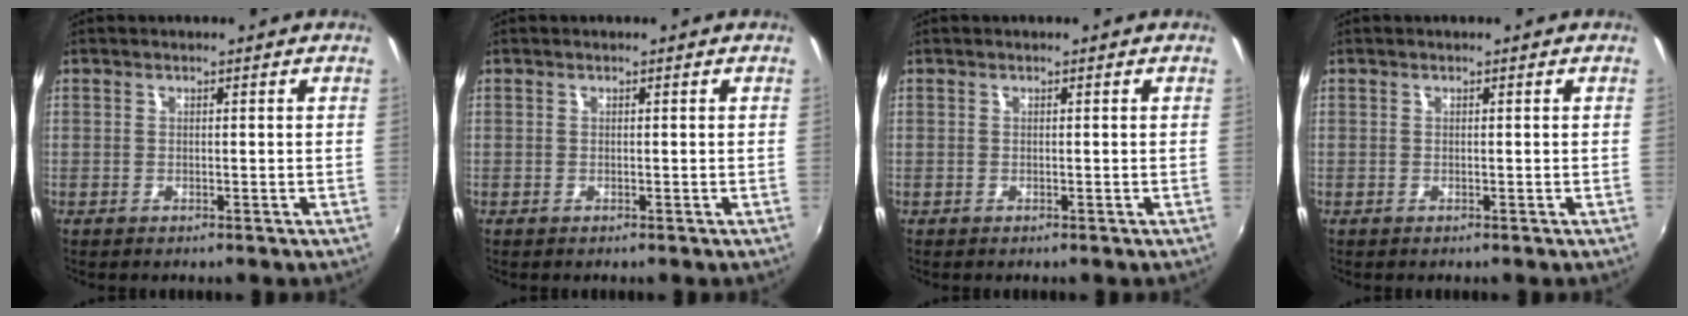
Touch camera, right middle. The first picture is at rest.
{"total": 0.0}
{"total": 0.0}
{"total": 0.0}